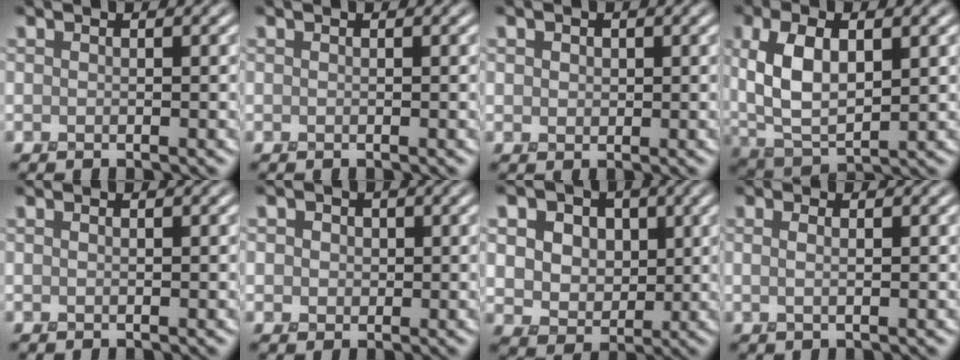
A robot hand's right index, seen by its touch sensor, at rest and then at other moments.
{"total": 0.0}
{"total": 1.5, "force": [0.4, 1.3, 0.6], "torque": [-0.014, 0.003, 0.004]}
{"total": 7.3, "force": [1.4, 3.6, 6.2], "torque": [-0.135, 0.004, 0.023]}
{"total": 0.0}
{"total": 2.7, "force": [0.7, 2.3, 1.2], "torque": [-0.022, 0.010, 0.004]}
{"total": 10.4, "force": [3.8, 8.1, 5.4], "torque": [-0.104, 0.025, 0.052]}
{"total": 0.8, "force": [0.2, 0.1, 0.7], "torque": [-0.019, -0.002, 0.006]}